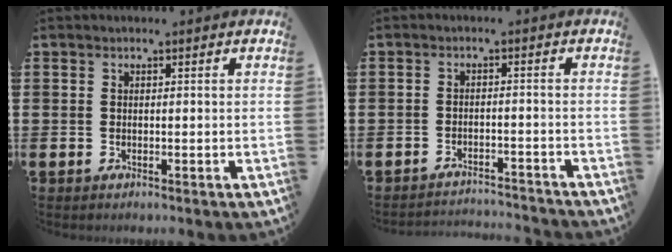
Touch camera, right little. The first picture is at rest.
{"total": 2.3, "force": [-2.3, -0.1, -0.1], "torque": [-0.003, 0.003, -0.050]}